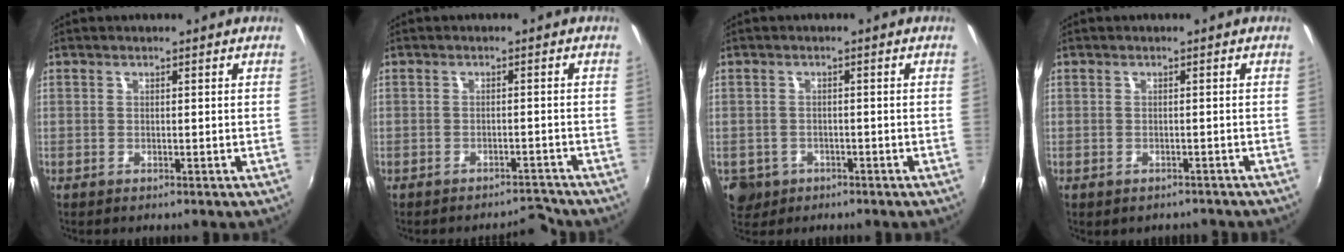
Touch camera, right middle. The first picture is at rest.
{"total": 3.6, "force": [-3.5, 0.7, 0.2], "torque": [0.000, 0.003, -0.049]}
{"total": 4.9, "force": [-2.0, 4.2, 1.5], "torque": [-0.039, -0.004, -0.026]}
{"total": 2.6, "force": [-2.1, 1.2, 0.9], "torque": [-0.019, -0.009, -0.024]}